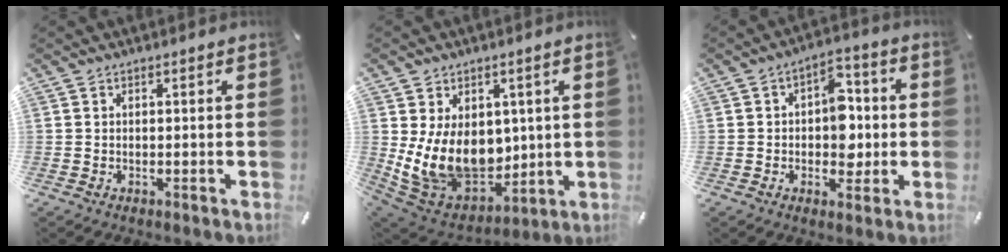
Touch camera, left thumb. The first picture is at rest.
{"total": 15.4, "force": [1.8, 11.8, 9.6], "torque": [-0.204, -0.036, 0.043]}
{"total": 9.7, "force": [-0.3, 7.1, 6.6], "torque": [-0.074, 0.009, -0.007]}